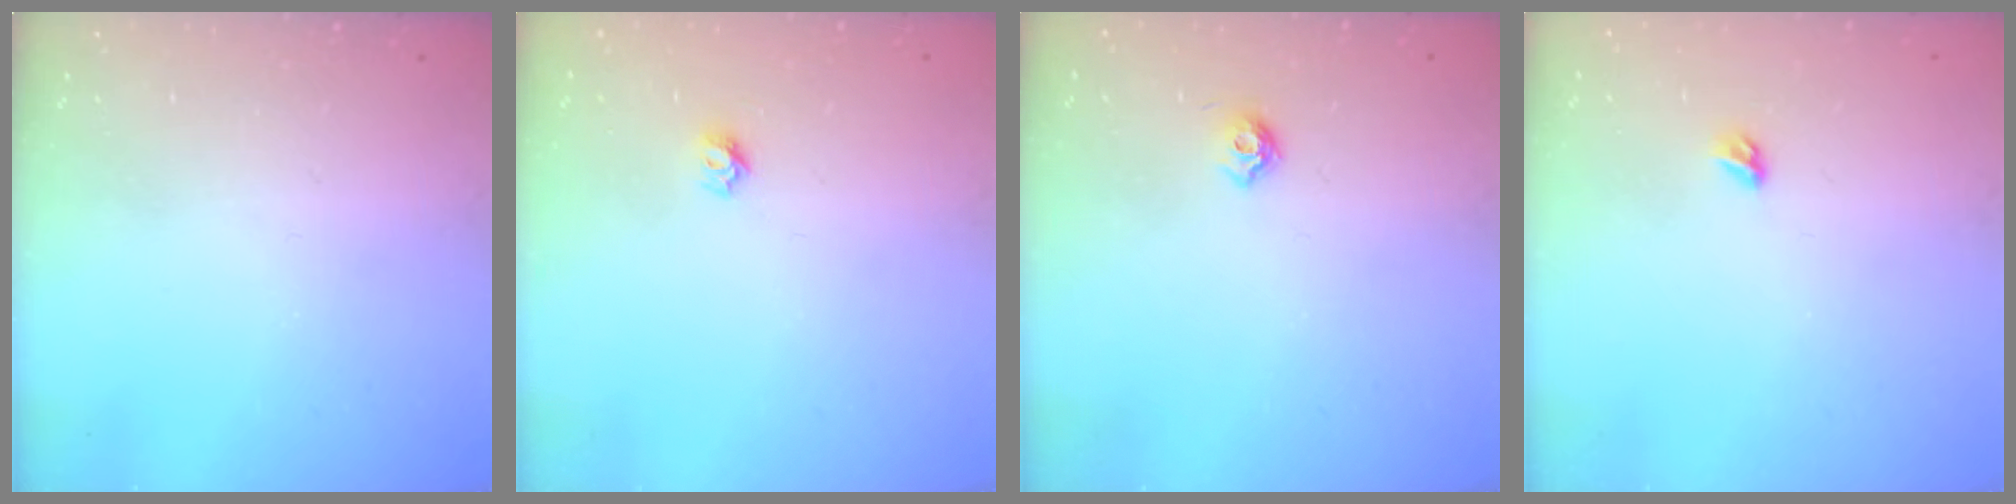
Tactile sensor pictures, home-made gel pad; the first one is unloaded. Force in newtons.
{"total": 4.4, "press": 4.4, "slide": 0.4}
{"total": 5.6, "press": 5.5, "slide": 1.0}
{"total": 3.4, "press": 3.3, "slide": 0.8}